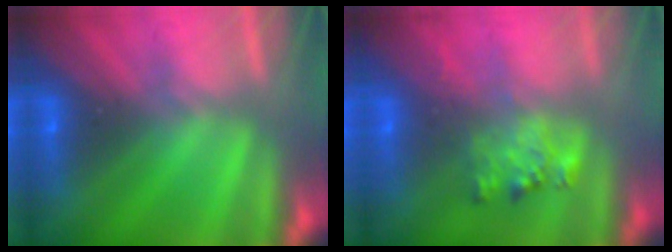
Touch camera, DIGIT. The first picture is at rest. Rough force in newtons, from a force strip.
{"total": 2.2}